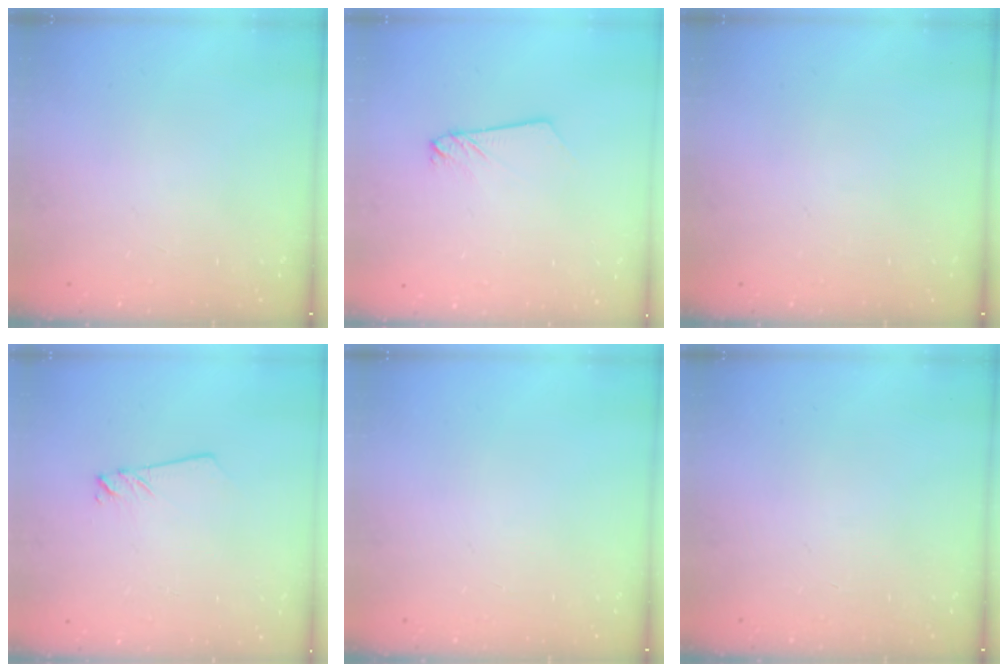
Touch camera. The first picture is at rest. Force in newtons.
{"total": 2.2, "press": 2.2, "slide": 0.1}
{"total": 0.0}
{"total": 2.0, "press": 2.0, "slide": 0.1}
{"total": 0.0}
{"total": 0.0}